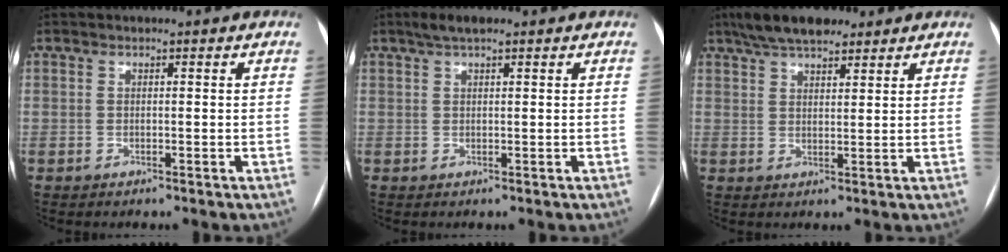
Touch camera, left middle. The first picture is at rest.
{"total": 2.9, "force": [1.9, 0.6, 2.0], "torque": [-0.043, 0.018, 0.036]}
{"total": 8.8, "force": [6.8, 3.0, 4.8], "torque": [-0.083, 0.025, 0.115]}